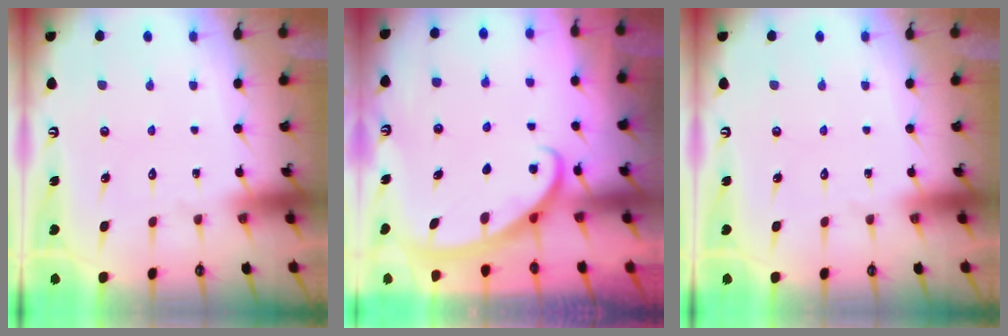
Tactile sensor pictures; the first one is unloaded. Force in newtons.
{"total": 2.9, "press": 2.9, "slide": 0.3}
{"total": 0.0}